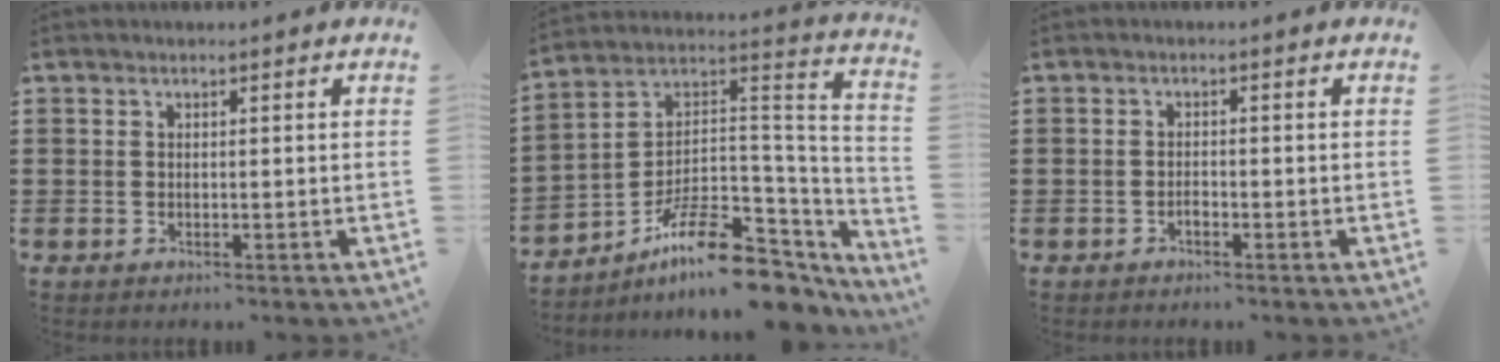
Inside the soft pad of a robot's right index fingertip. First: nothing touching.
{"total": 11.8, "force": [-7.6, 4.6, 7.8], "torque": [-0.146, 0.016, -0.136]}
{"total": 1.0, "force": [-0.7, 0.4, 0.6], "torque": [-0.014, -0.002, -0.012]}